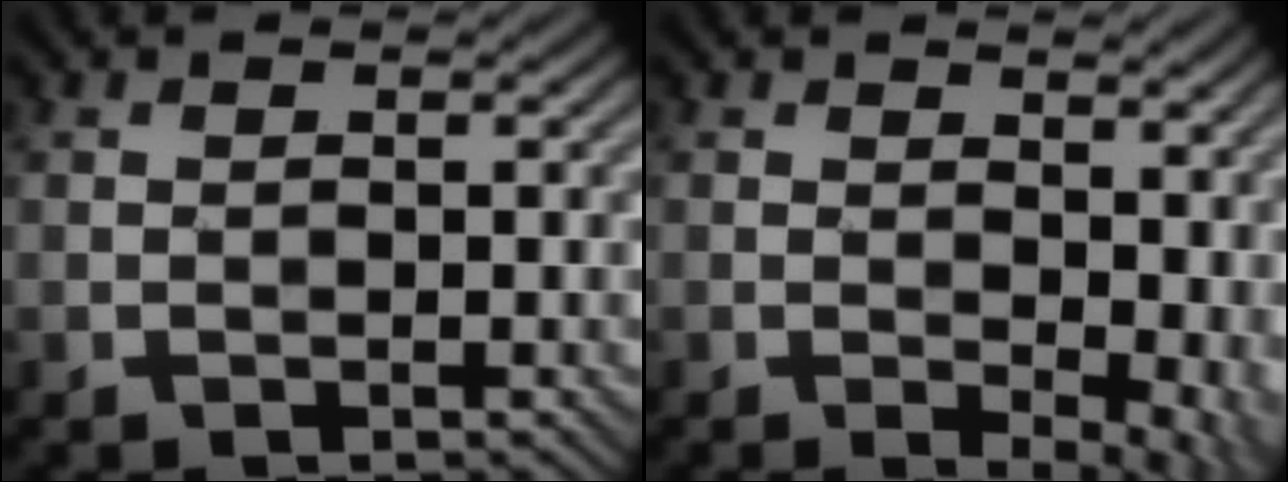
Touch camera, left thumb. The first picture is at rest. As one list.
[{"total": 7.6, "force": [0.6, 4.4, 6.1], "torque": [-0.075, -0.009, 0.024]}]